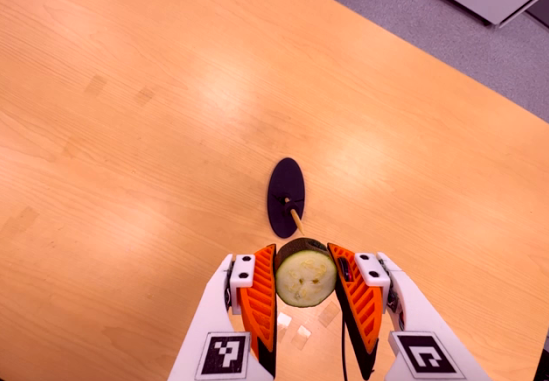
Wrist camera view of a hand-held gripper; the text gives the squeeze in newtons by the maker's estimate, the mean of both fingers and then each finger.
{"total": 11.0, "left": 10.0, "right": 11.9}